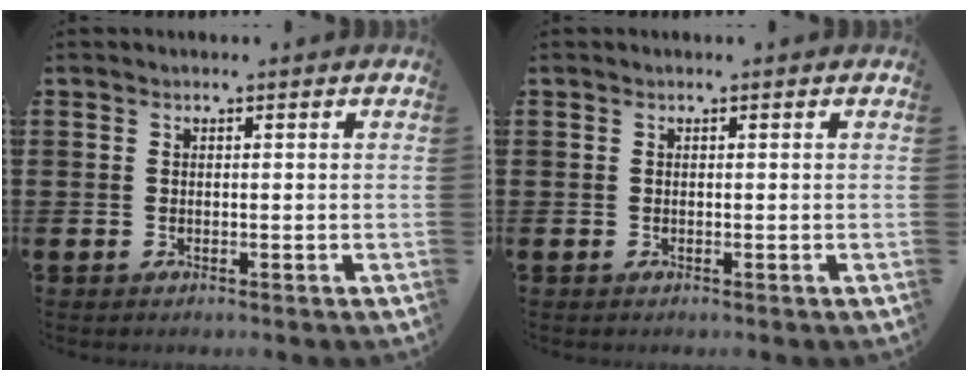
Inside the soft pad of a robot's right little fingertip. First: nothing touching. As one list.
[{"total": 0.0}]